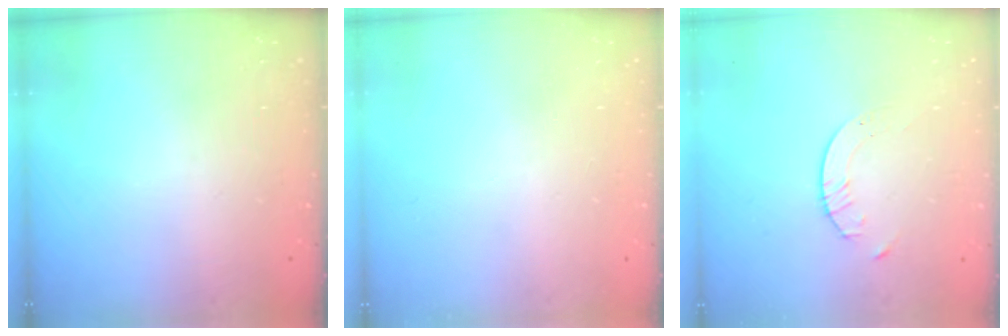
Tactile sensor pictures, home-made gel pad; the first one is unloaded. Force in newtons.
{"total": 0.0}
{"total": 1.7, "press": 1.7, "slide": 0.2}